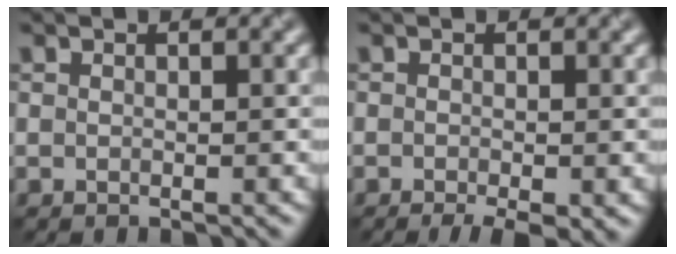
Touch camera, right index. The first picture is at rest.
{"total": 2.9, "force": [-1.6, 0.7, 2.3], "torque": [-0.032, -0.003, -0.022]}